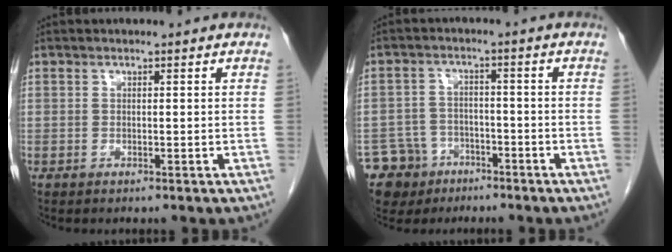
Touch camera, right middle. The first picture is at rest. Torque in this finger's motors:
{"motor_torque": [1.14, -1.00, 0.56, 0.04]}